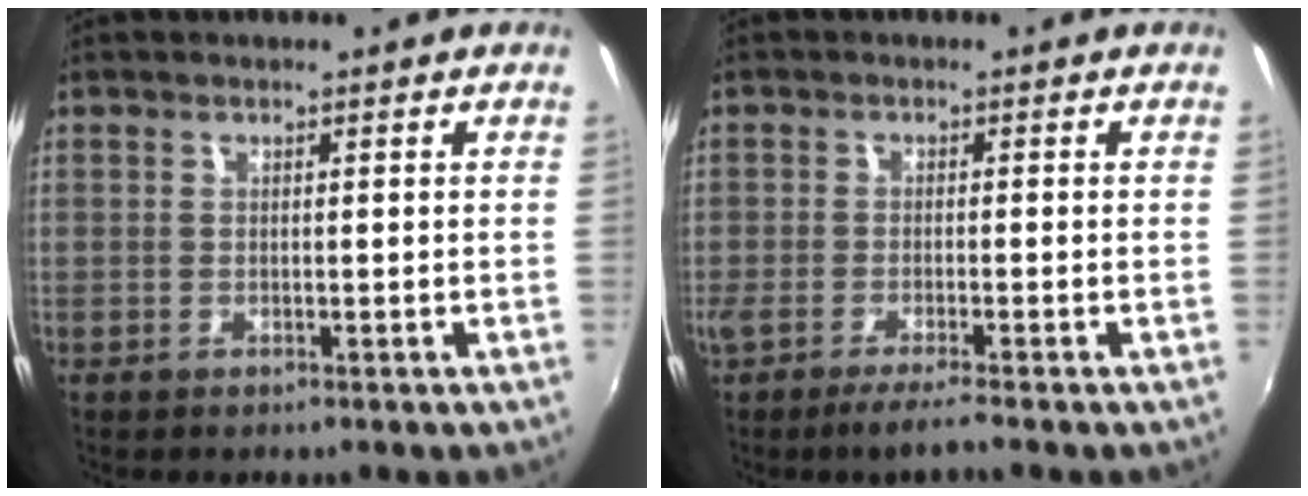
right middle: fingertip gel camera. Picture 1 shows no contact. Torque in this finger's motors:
{"motor_torque": [-0.01, -0.16, 0.14, 0.04]}